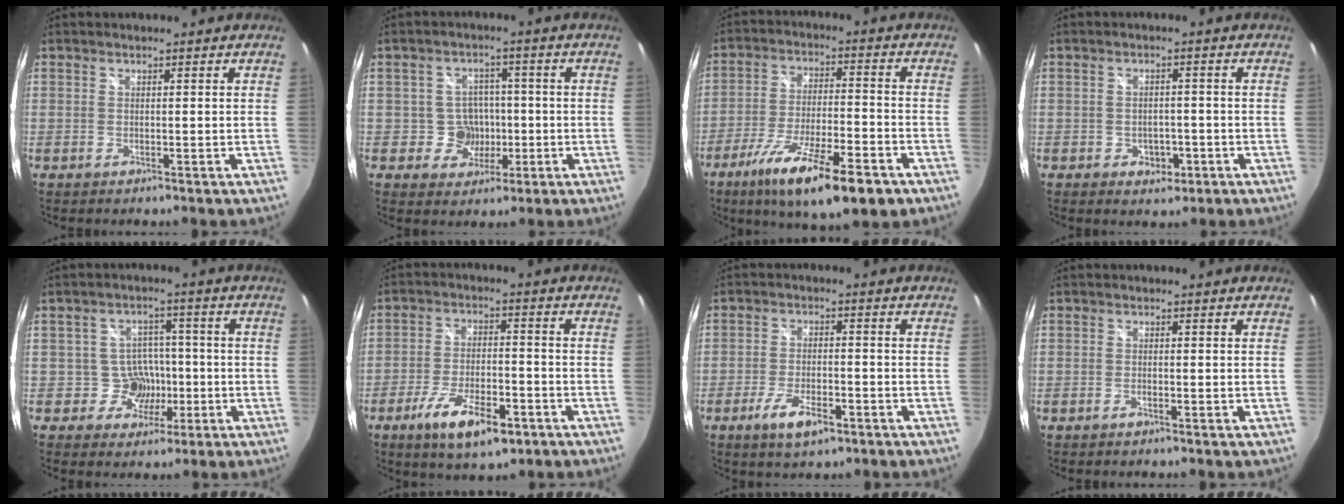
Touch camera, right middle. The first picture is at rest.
{"total": 5.7, "force": [-1.1, 5.5, 0.9], "torque": [-0.022, 0.016, -0.008]}
{"total": 17.2, "force": [-10.4, 3.8, 13.1], "torque": [-0.243, -0.044, -0.172]}
{"total": 4.1, "force": [-1.7, 3.1, 2.0], "torque": [-0.039, 0.001, -0.017]}
{"total": 5.7, "force": [-1.6, 5.4, 0.4], "torque": [-0.009, 0.021, -0.017]}
{"total": 11.5, "force": [-6.6, 4.0, 8.6], "torque": [-0.174, -0.017, -0.110]}
{"total": 7.0, "force": [-4.1, 2.5, 5.1], "torque": [-0.117, -0.012, -0.070]}
{"total": 0.8, "force": [-0.7, 0.0, 0.5], "torque": [-0.008, -0.001, -0.014]}